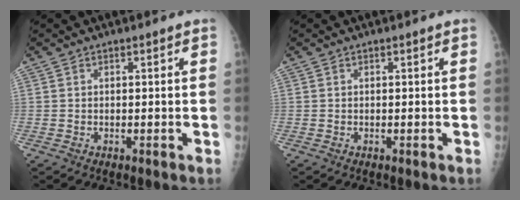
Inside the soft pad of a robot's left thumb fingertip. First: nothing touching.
{"total": 0.0}